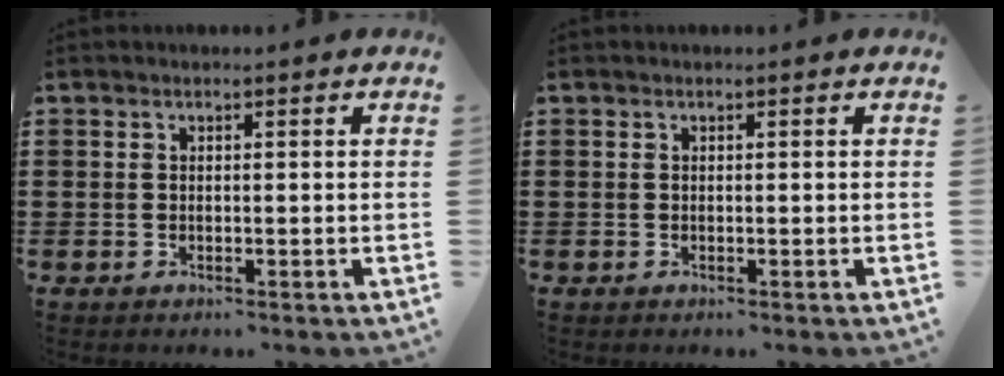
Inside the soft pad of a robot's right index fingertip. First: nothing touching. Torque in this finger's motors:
{"motor_torque": [1.33, 0.81, 0.00, 0.00]}